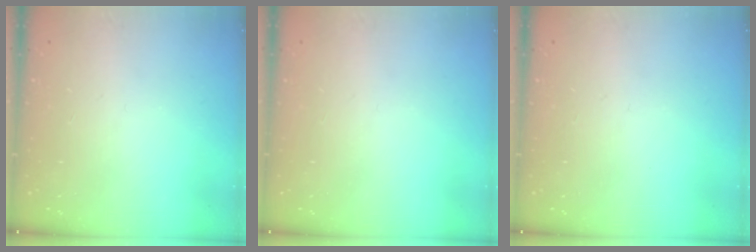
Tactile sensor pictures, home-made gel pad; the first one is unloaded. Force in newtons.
{"total": 0.0}
{"total": 0.0}